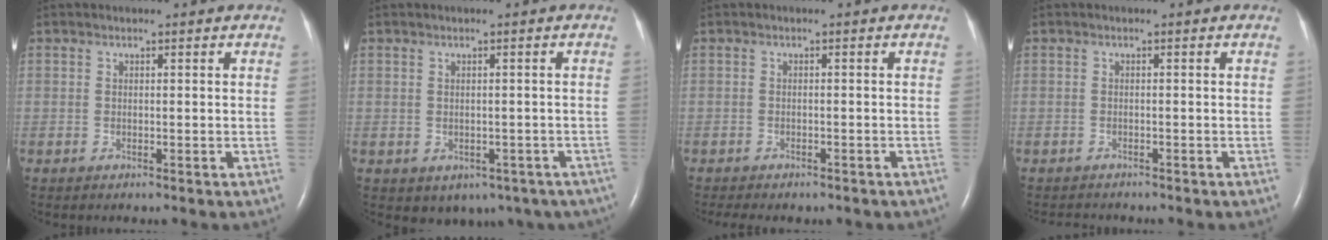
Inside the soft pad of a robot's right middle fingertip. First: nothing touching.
{"total": 8.1, "force": [-5.0, 5.6, 3.0], "torque": [-0.026, 0.014, -0.050]}
{"total": 8.0, "force": [-6.7, 2.6, 3.4], "torque": [-0.043, 0.001, -0.073]}
{"total": 2.5, "force": [-2.3, 0.7, 0.5], "torque": [-0.009, -0.007, -0.030]}